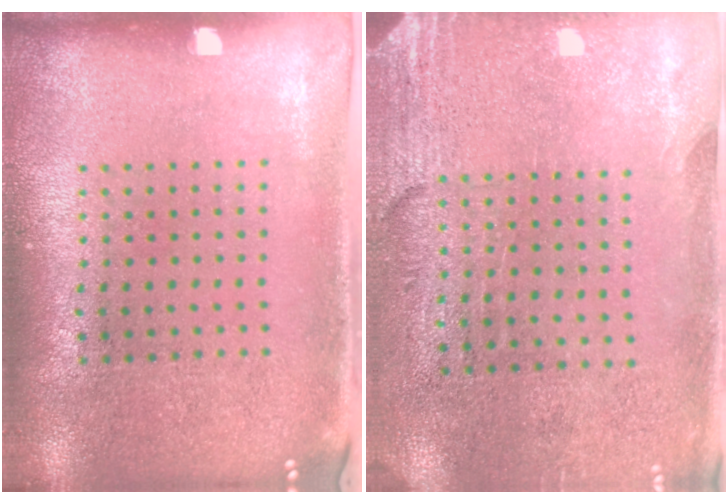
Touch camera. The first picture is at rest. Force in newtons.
{"total": 2.8, "press": 2.5, "slide": 1.4}